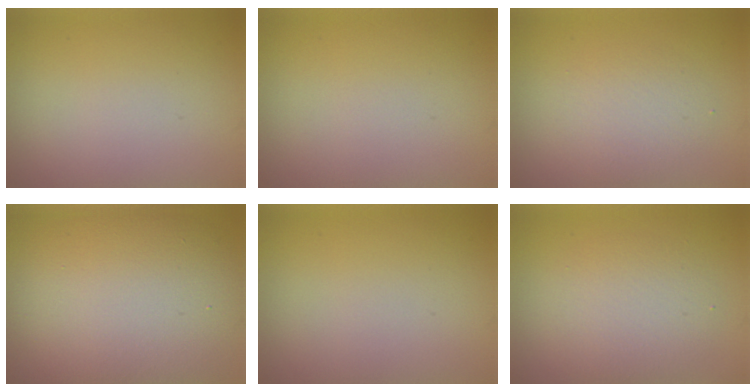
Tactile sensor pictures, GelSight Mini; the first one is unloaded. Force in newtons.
{"total": 0.0}
{"total": 2.7, "press": 2.7, "slide": 0.2}
{"total": 13.4, "press": 13.4, "slide": 0.5}
{"total": 0.0}
{"total": 3.6, "press": 3.6, "slide": 0.2}